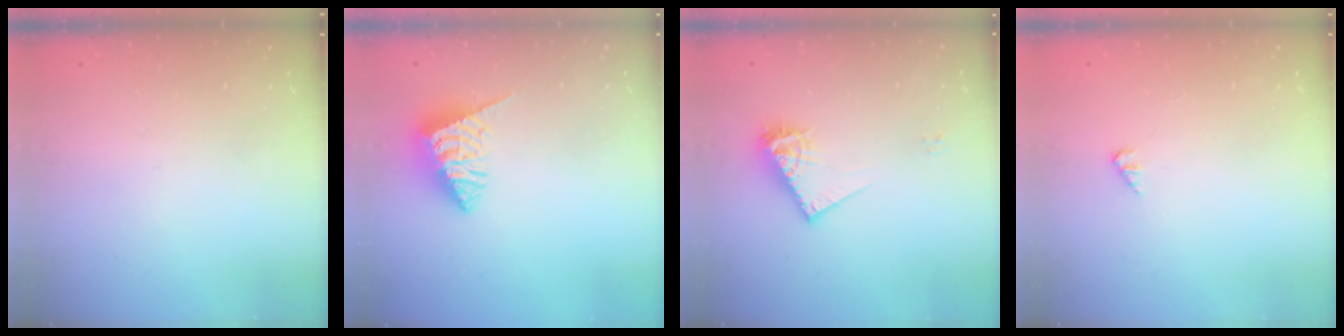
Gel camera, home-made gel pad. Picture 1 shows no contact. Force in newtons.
{"total": 4.8, "press": 4.8, "slide": 0.3}
{"total": 9.7, "press": 9.7, "slide": 0.4}
{"total": 0.9, "press": 0.9, "slide": 0.2}